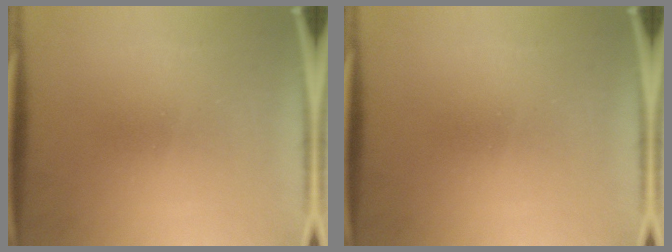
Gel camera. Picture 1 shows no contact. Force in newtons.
{"total": 0.0}